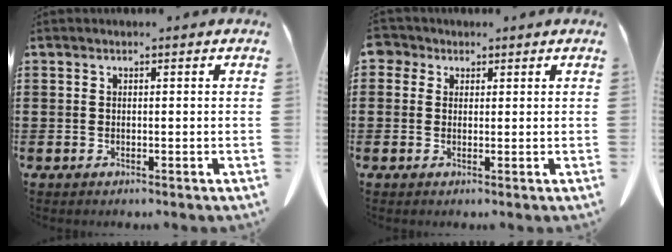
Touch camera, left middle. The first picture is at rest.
{"total": 2.0, "force": [1.1, 1.6, 0.5], "torque": [-0.017, 0.008, 0.019]}